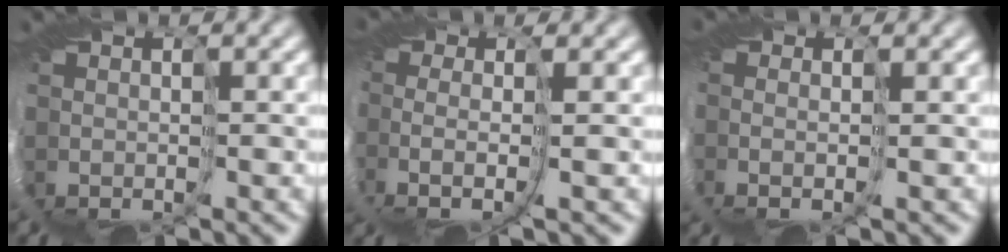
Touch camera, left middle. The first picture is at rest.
{"total": 1.9, "force": [-0.9, -0.3, 1.7], "torque": [-0.069, -0.007, -0.030]}
{"total": 1.6, "force": [-0.2, 0.0, 1.5], "torque": [-0.052, -0.004, -0.007]}